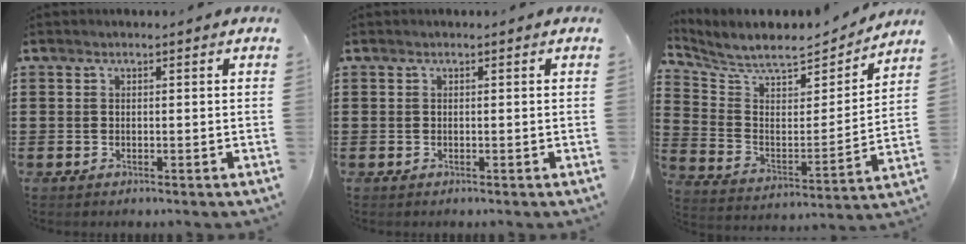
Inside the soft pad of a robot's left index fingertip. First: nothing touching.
{"total": 0.0}
{"total": 7.6, "force": [6.9, 1.7, 2.5], "torque": [-0.085, -0.049, 0.118]}